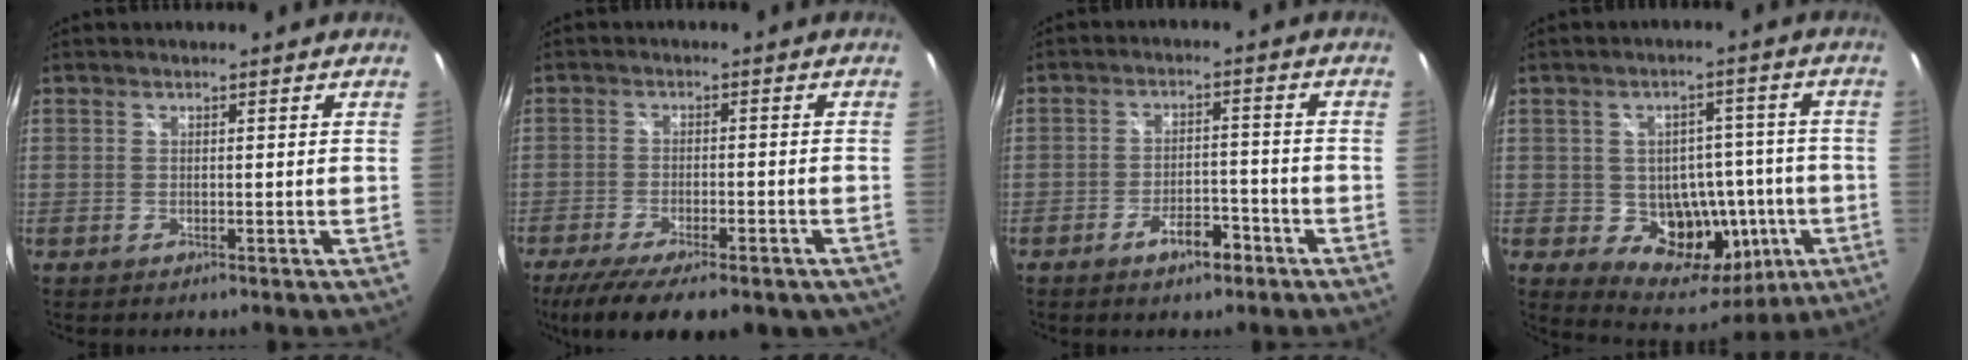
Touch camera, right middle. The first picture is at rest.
{"total": 15.5, "force": [-11.0, 5.2, 9.5], "torque": [-0.192, -0.051, -0.160]}
{"total": 5.5, "force": [-3.6, 2.2, 3.5], "torque": [-0.068, 0.001, -0.052]}
{"total": 13.8, "force": [-2.9, 11.6, 6.9], "torque": [-0.115, 0.018, -0.022]}